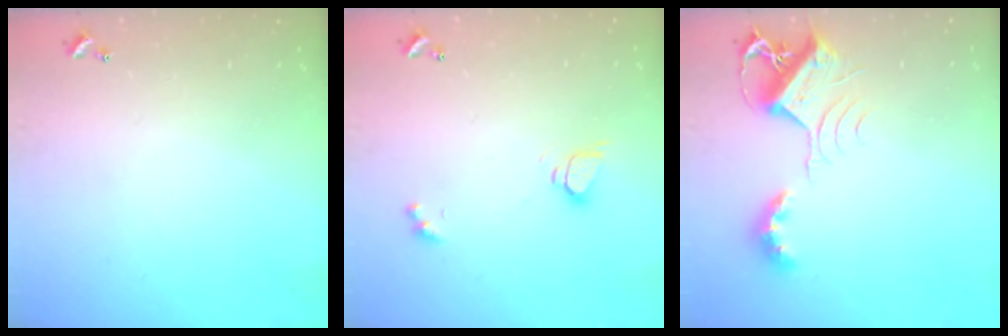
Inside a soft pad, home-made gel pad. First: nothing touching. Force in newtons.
{"total": 3.5, "press": 3.4, "slide": 0.4}
{"total": 8.2, "press": 8.1, "slide": 0.2}